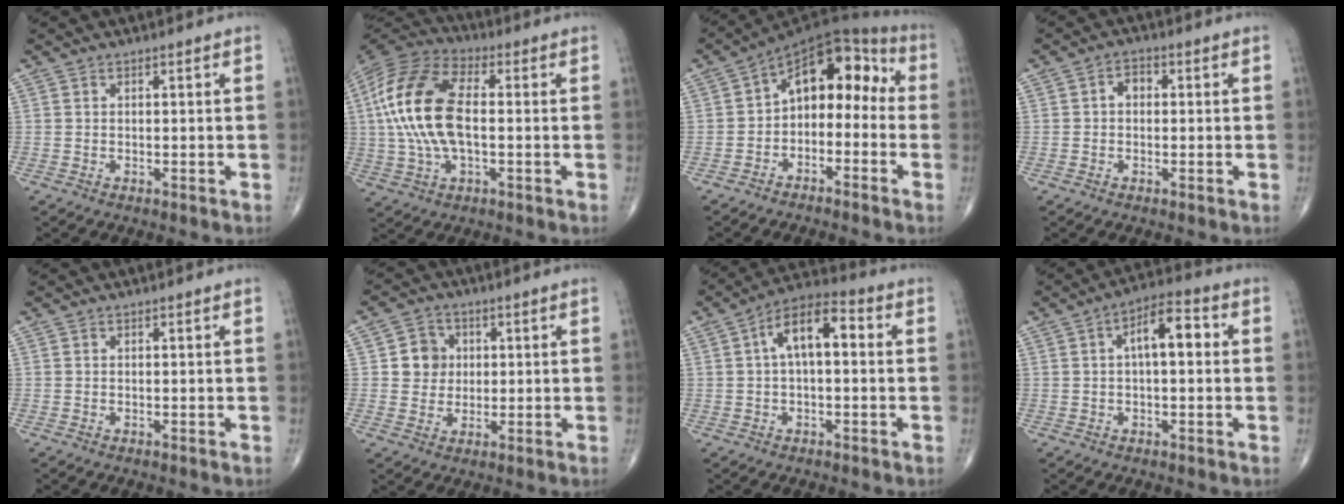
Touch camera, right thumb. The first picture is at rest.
{"total": 17.9, "force": [0.6, 9.0, 15.4], "torque": [-0.324, 0.021, 0.005]}
{"total": 12.7, "force": [-1.5, 8.1, 9.6], "torque": [-0.105, 0.064, -0.039]}
{"total": 2.6, "force": [0.0, 1.9, 1.8], "torque": [-0.016, 0.014, -0.006]}
{"total": 0.0}
{"total": 6.0, "force": [1.1, 5.5, 2.1], "torque": [-0.001, 0.002, 0.015]}
{"total": 10.2, "force": [1.5, 4.9, 8.9], "torque": [-0.146, 0.035, 0.013]}
{"total": 8.7, "force": [1.4, 3.7, 7.7], "torque": [-0.112, 0.025, 0.012]}